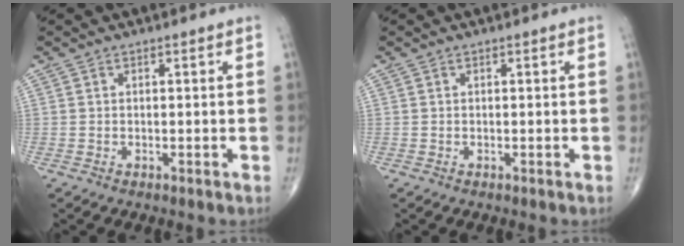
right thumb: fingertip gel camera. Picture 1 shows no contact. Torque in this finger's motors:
{"motor_torque": [0.00, 0.00, -0.01, -0.01, 0.00]}